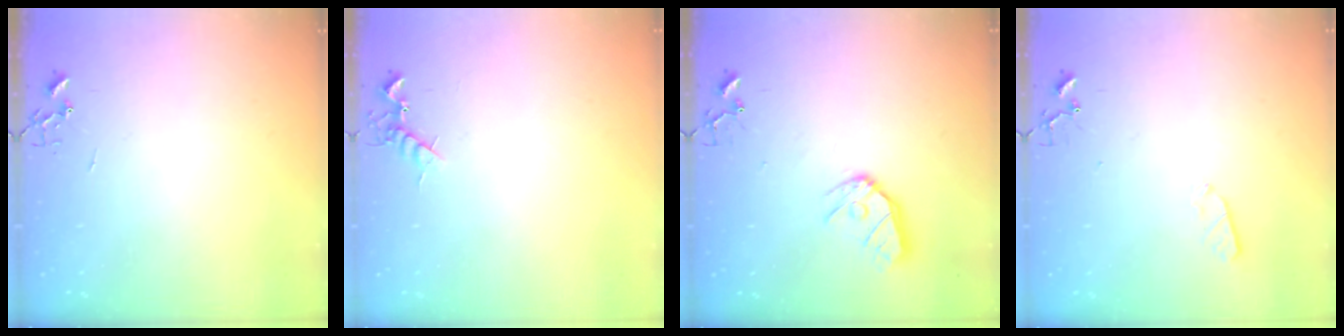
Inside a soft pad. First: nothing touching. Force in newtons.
{"total": 5.3, "press": 5.2, "slide": 1.0}
{"total": 11.0, "press": 11.0, "slide": 1.3}
{"total": 3.6, "press": 3.6, "slide": 0.5}